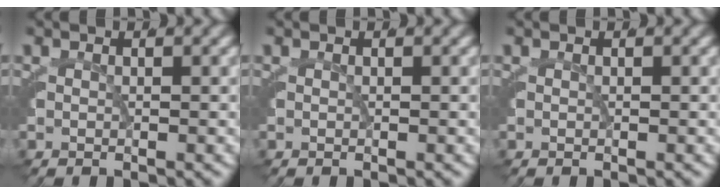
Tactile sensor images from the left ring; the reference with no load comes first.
{"total": 0.0}
{"total": 0.0}